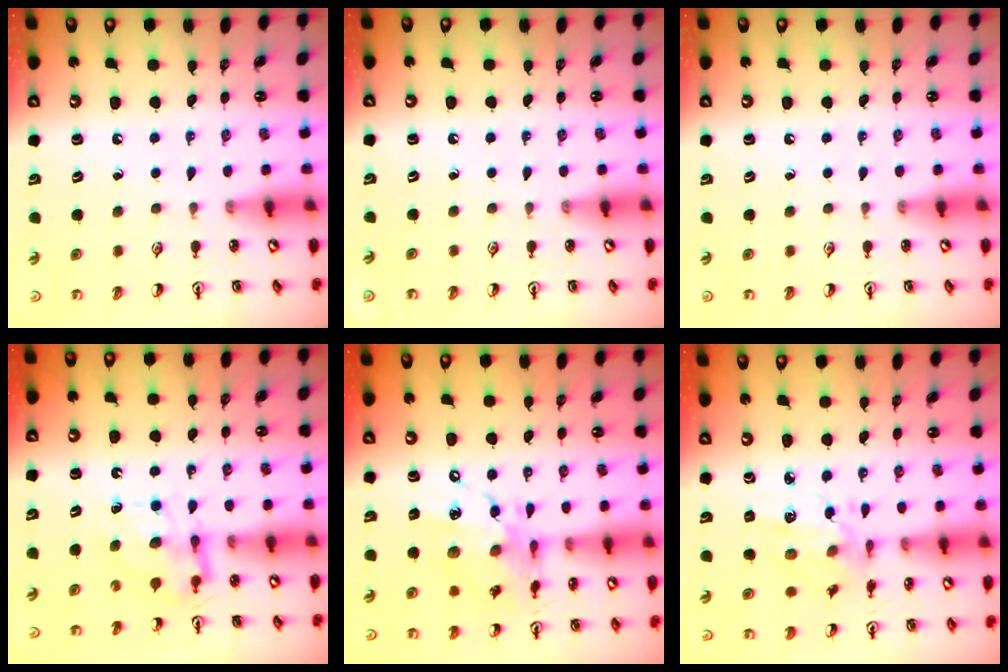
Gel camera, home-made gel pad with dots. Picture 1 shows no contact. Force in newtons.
{"total": 0.0}
{"total": 0.0}
{"total": 7.3, "press": 7.3, "slide": 0.2}
{"total": 14.4, "press": 14.4, "slide": 1.1}
{"total": 10.5, "press": 10.4, "slide": 0.6}